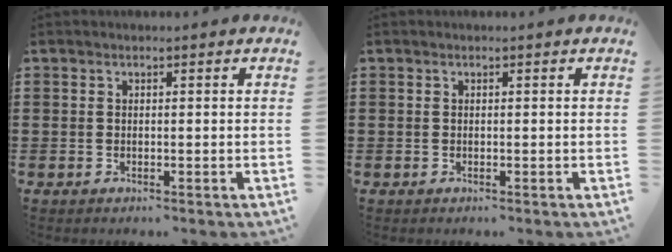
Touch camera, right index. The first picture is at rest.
{"total": 0.0}